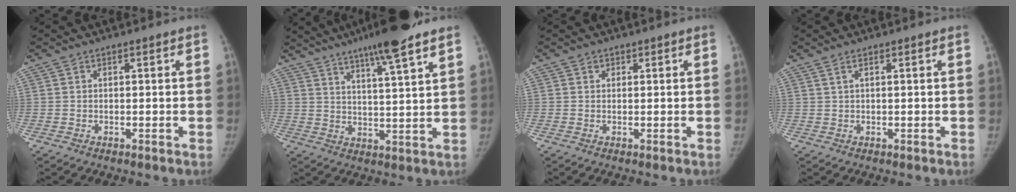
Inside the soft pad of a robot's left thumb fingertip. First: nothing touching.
{"total": 12.5, "force": [8.9, 0.8, 8.7], "torque": [-0.134, -0.029, 0.141]}
{"total": 0.8, "force": [0.4, 0.6, 0.1], "torque": [0.008, -0.001, 0.004]}
{"total": 1.0, "force": [0.6, 0.0, 0.8], "torque": [-0.022, 0.007, 0.013]}